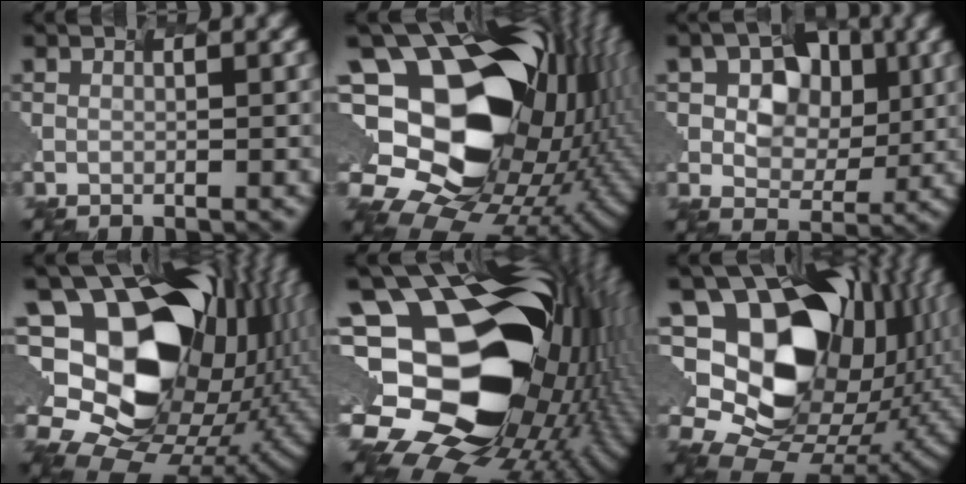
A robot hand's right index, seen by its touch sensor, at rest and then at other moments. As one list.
[{"total": 19.9, "force": [1.0, 14.7, 13.5], "torque": [-0.228, 0.021, 0.015]}, {"total": 4.9, "force": [0.5, 3.9, 2.9], "torque": [-0.055, 0.001, 0.011]}, {"total": 18.3, "force": [1.8, 13.3, 12.4], "torque": [-0.222, 0.023, 0.043]}, {"total": 20.4, "force": [-0.9, 14.5, 14.4], "torque": [-0.259, 0.018, -0.018]}, {"total": 15.6, "force": [2.5, 11.4, 10.3], "torque": [-0.189, 0.007, 0.052]}]